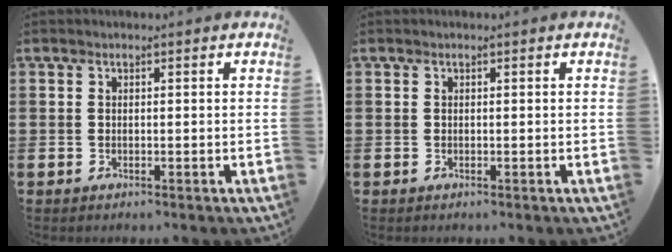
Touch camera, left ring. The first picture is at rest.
{"total": 0.0}